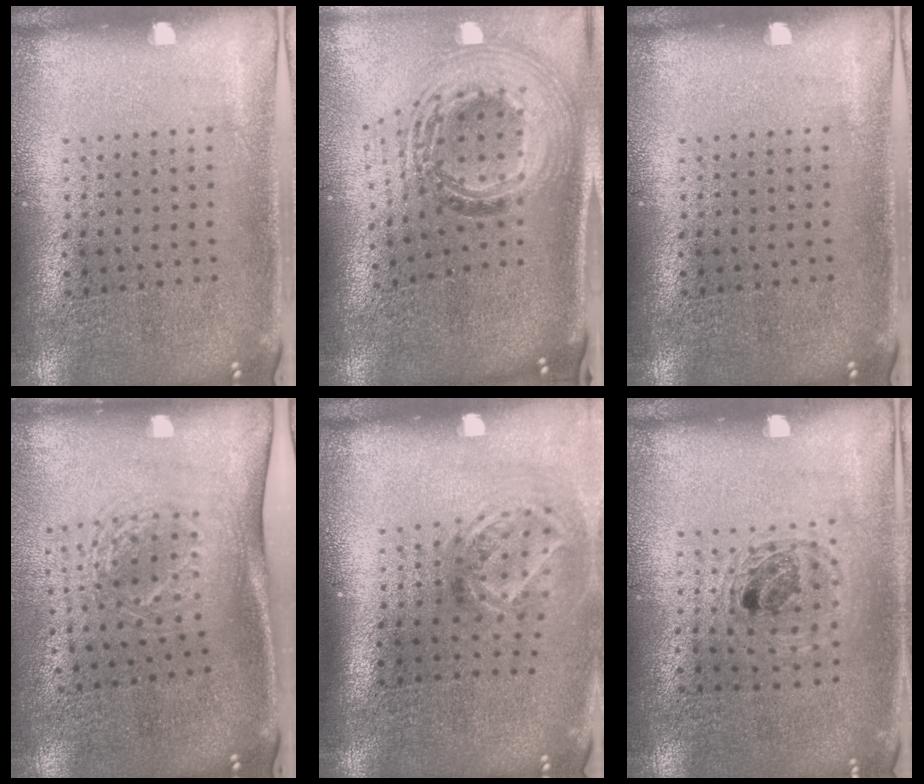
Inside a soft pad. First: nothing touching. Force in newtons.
{"total": 2.1, "press": 1.6, "slide": 1.4}
{"total": 0.0}
{"total": 1.7, "press": 1.3, "slide": 1.2}
{"total": 1.9, "press": 1.3, "slide": 1.4}
{"total": 0.9, "press": 0.9, "slide": 0.2}